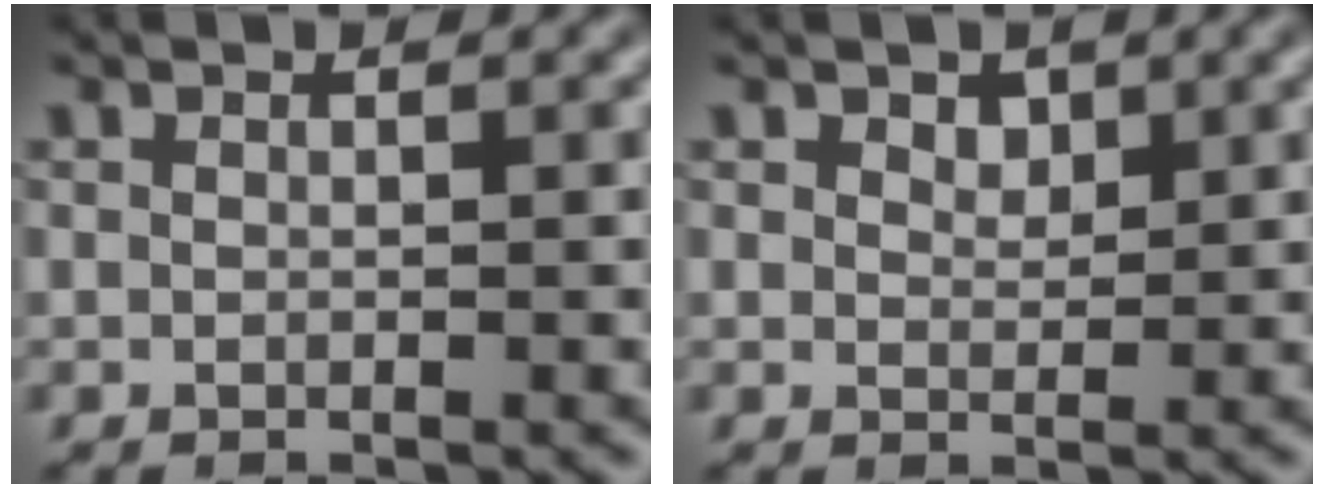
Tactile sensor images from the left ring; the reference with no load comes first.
{"total": 1.4, "force": [0.9, 0.9, 0.6], "torque": [-0.008, -0.003, 0.016]}